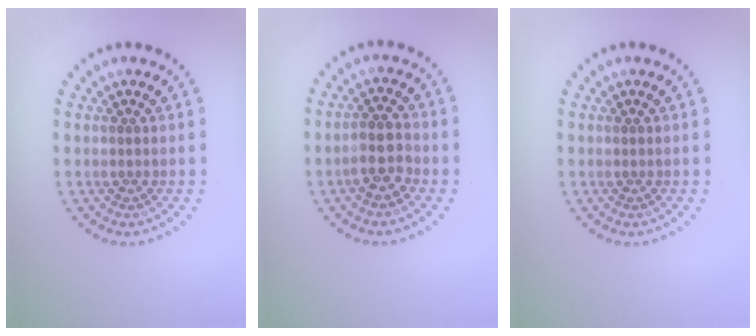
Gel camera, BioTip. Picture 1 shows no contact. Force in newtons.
{"total": 2.6, "press": 2.5, "slide": 0.8}
{"total": 0.0}